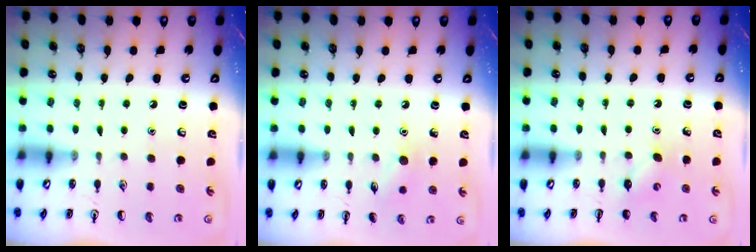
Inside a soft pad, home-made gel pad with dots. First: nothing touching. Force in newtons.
{"total": 6.8, "press": 6.6, "slide": 1.7}
{"total": 3.0, "press": 2.9, "slide": 0.7}